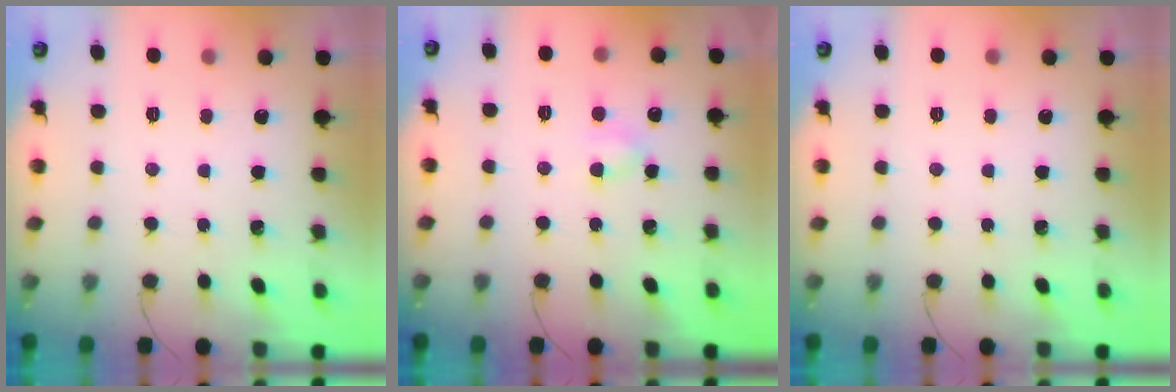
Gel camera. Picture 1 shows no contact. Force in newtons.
{"total": 3.2, "press": 3.1, "slide": 1.0}
{"total": 0.0}